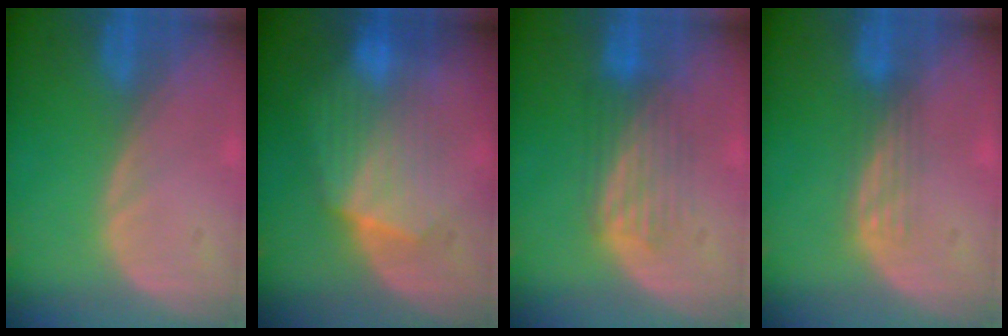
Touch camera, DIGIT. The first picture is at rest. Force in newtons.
{"total": 7.3, "press": 7.2, "slide": 0.7}
{"total": 5.2, "press": 5.1, "slide": 0.3}
{"total": 2.9, "press": 2.6, "slide": 1.3}